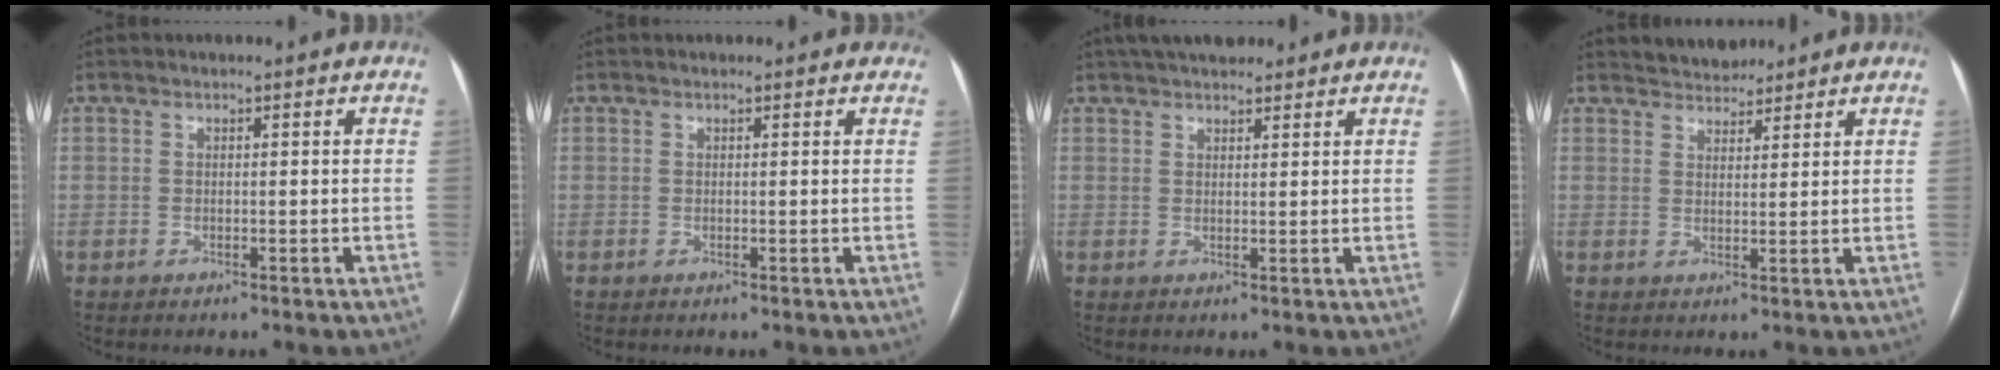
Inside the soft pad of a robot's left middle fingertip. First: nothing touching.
{"total": 2.4, "force": [2.1, 1.0, 0.4], "torque": [0.000, 0.014, 0.015]}
{"total": 7.9, "force": [6.6, 2.5, 3.5], "torque": [-0.046, 0.027, 0.103]}
{"total": 4.0, "force": [3.7, 1.4, 0.3], "torque": [-0.002, 0.013, 0.061]}